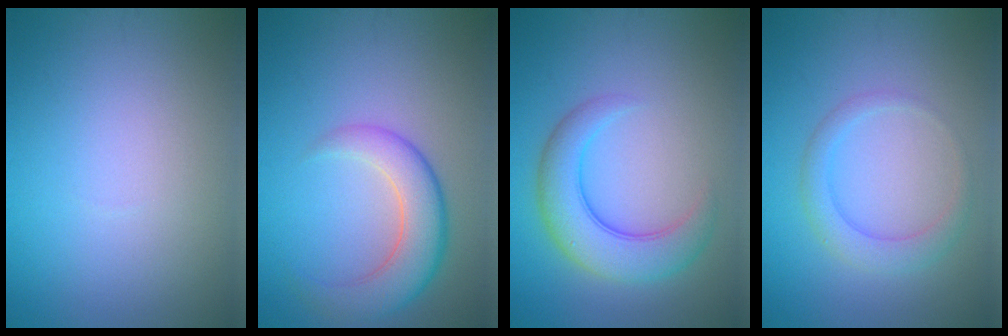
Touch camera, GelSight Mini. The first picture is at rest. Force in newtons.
{"total": 5.1, "press": 5.1, "slide": 0.2}
{"total": 5.7, "press": 5.7, "slide": 0.1}
{"total": 2.6, "press": 2.6, "slide": 0.1}